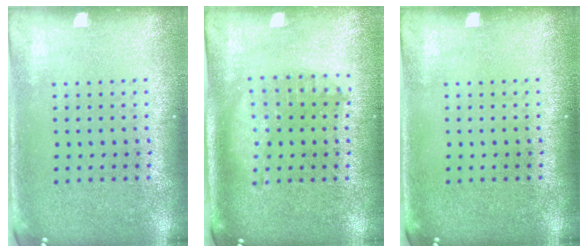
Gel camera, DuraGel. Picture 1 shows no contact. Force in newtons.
{"total": 1.2, "press": 1.2, "slide": 0.3}
{"total": 0.0}